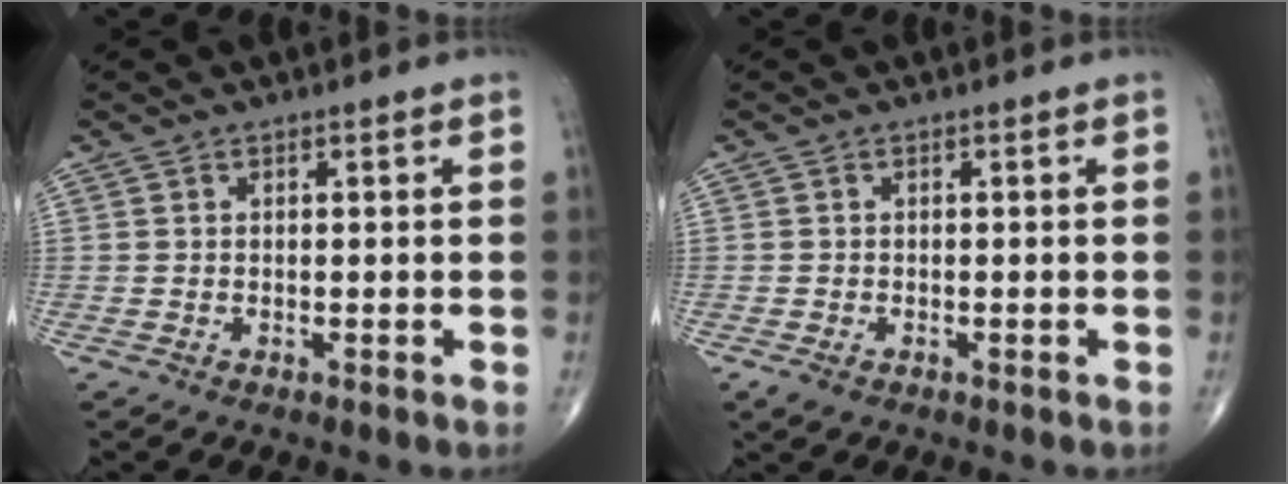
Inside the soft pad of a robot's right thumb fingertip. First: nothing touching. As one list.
[{"total": 1.7, "force": [-0.9, 1.1, 1.0], "torque": [-0.021, -0.002, -0.014]}]